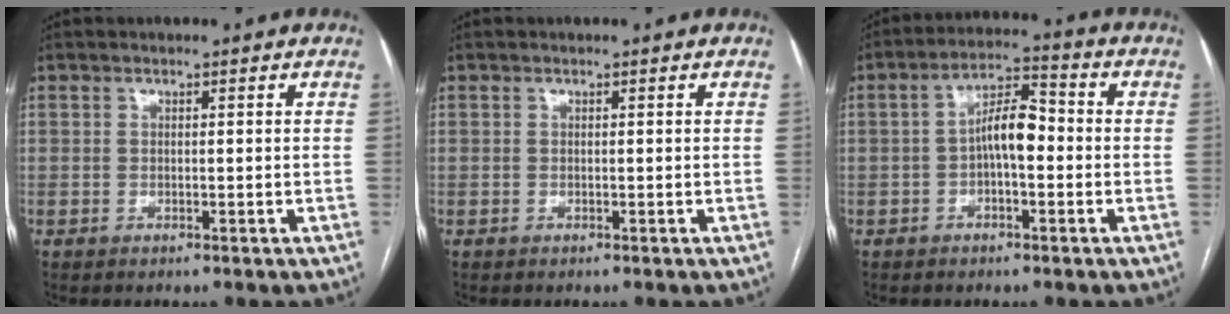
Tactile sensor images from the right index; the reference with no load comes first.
{"total": 0.0}
{"total": 6.8, "force": [-0.8, 2.3, 6.3], "torque": [-0.111, 0.026, -0.016]}